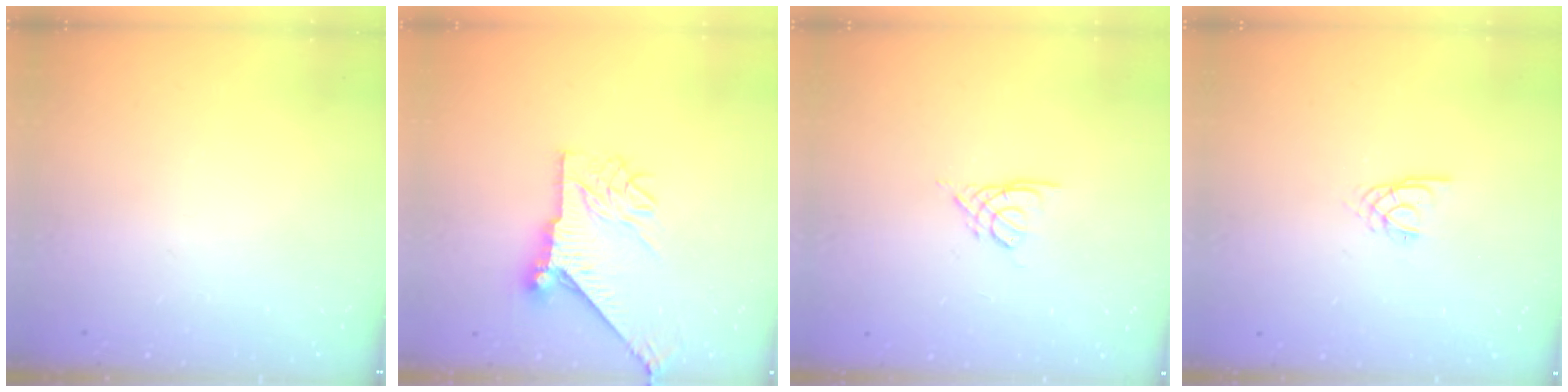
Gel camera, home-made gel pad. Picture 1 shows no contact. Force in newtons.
{"total": 10.8, "press": 10.7, "slide": 1.1}
{"total": 2.7, "press": 2.7, "slide": 0.4}
{"total": 2.2, "press": 2.2, "slide": 0.4}